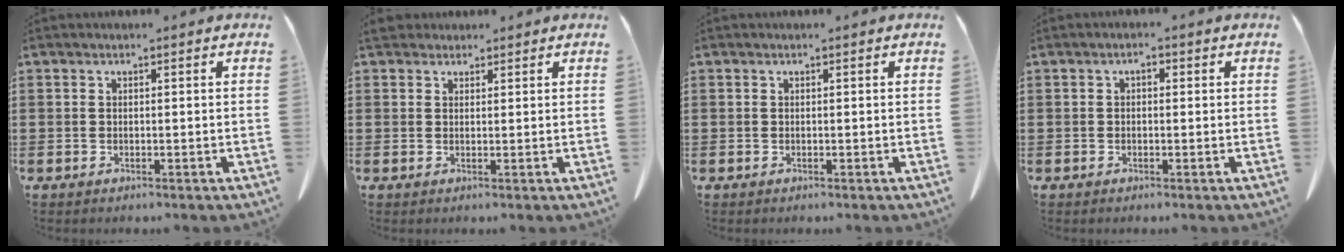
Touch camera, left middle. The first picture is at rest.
{"total": 2.7, "force": [2.2, 1.3, 0.9], "torque": [-0.017, 0.002, 0.039]}
{"total": 0.0}
{"total": 1.3, "force": [-0.4, 0.7, 1.0], "torque": [-0.020, 0.004, -0.009]}